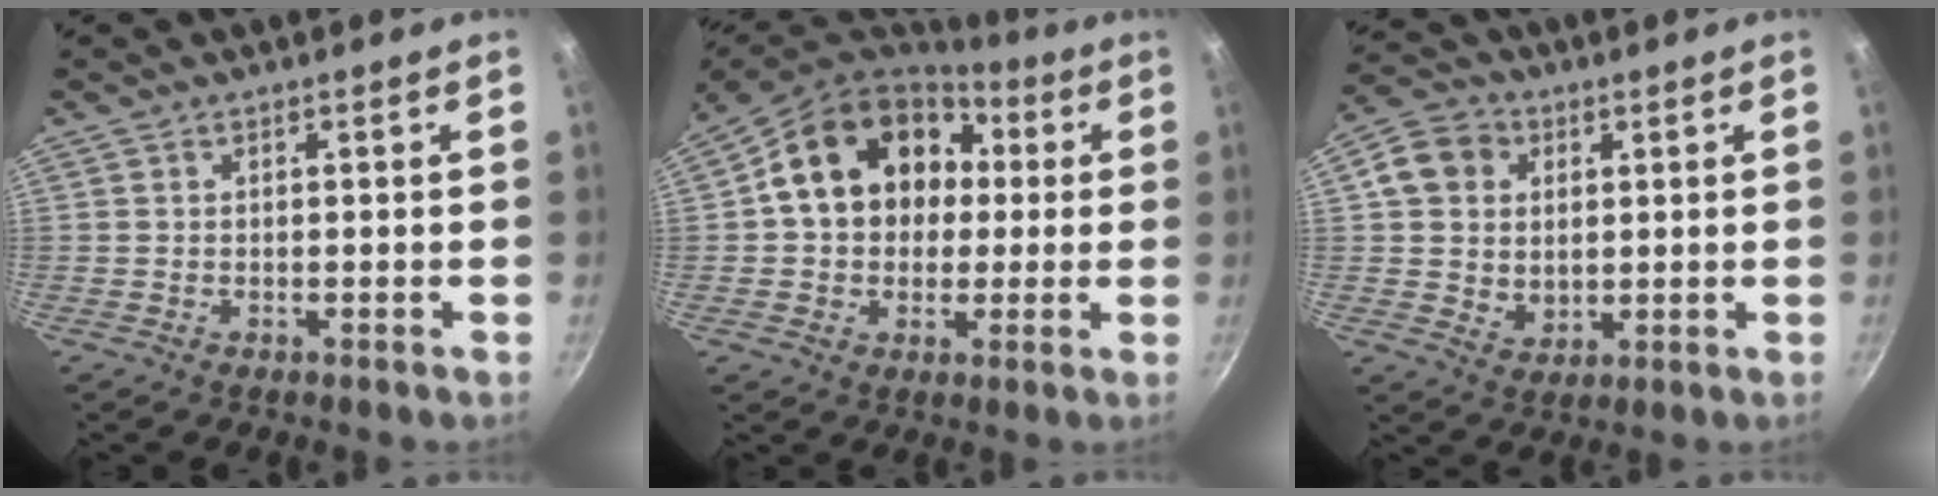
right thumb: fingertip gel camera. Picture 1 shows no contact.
{"total": 18.3, "force": [3.2, 14.6, 10.7], "torque": [-0.155, 0.036, 0.047]}
{"total": 10.4, "force": [2.8, 8.8, 4.7], "torque": [-0.052, -0.009, 0.045]}